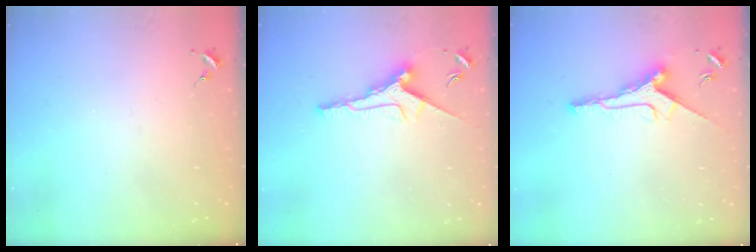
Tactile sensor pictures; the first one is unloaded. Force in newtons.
{"total": 9.6, "press": 9.6, "slide": 0.1}
{"total": 10.5, "press": 10.5, "slide": 0.3}